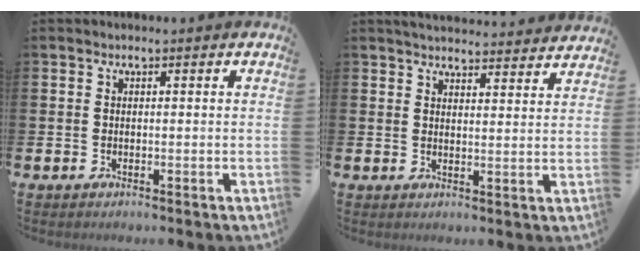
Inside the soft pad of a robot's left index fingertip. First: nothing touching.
{"total": 4.3, "force": [4.2, 0.3, 0.3], "torque": [-0.006, -0.030, 0.075]}